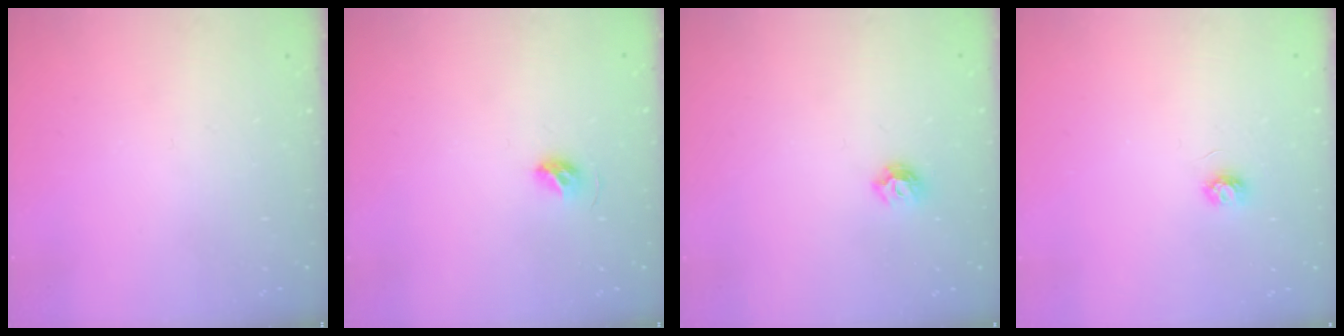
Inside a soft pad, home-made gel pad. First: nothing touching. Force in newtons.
{"total": 5.4, "press": 5.2, "slide": 1.2}
{"total": 6.4, "press": 6.4, "slide": 0.7}
{"total": 3.4, "press": 3.4, "slide": 0.4}